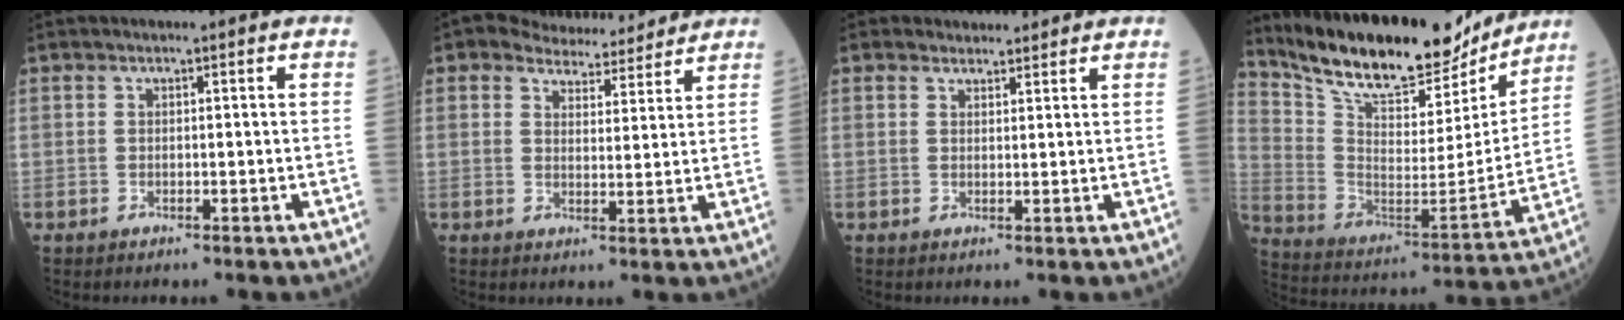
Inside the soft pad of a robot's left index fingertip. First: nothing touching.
{"total": 8.4, "force": [7.7, 2.9, 1.8], "torque": [-0.022, 0.006, 0.100]}
{"total": 2.8, "force": [2.5, 1.3, -0.1], "torque": [0.005, 0.006, 0.033]}
{"total": 22.6, "force": [19.9, 5.9, 8.9], "torque": [-0.160, -0.022, 0.312]}